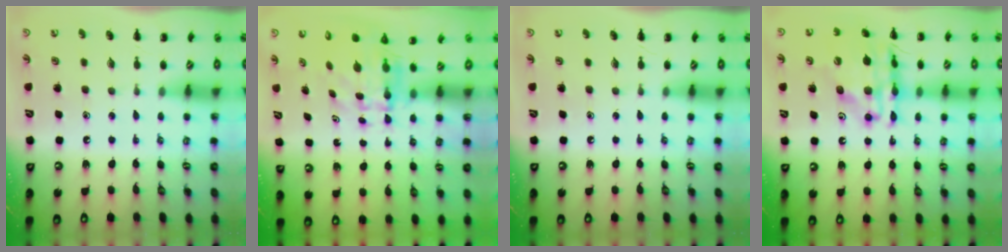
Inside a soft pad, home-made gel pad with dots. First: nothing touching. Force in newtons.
{"total": 5.5, "press": 5.4, "slide": 0.9}
{"total": 0.0}
{"total": 19.3, "press": 18.8, "slide": 4.2}